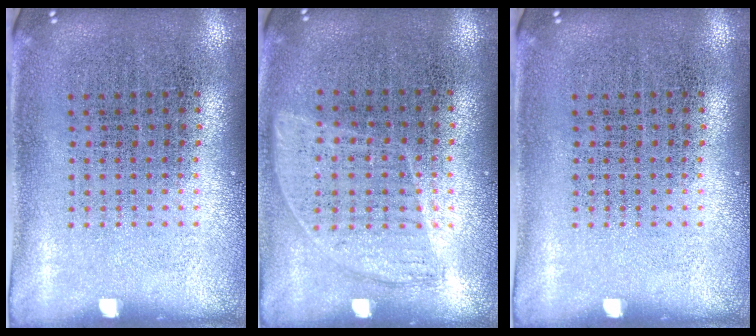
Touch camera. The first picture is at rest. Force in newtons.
{"total": 0.9, "press": 0.8, "slide": 0.5}
{"total": 0.0}